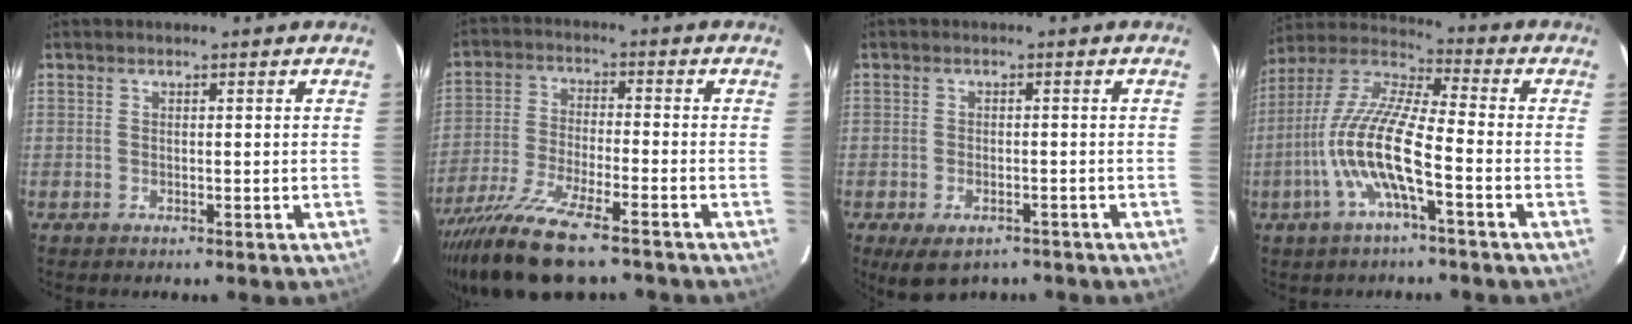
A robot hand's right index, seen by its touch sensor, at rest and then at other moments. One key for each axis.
{"total": 16.8, "fx": -12.7, "fy": 3.7, "fz": 10.3, "tx": -0.218, "ty": -0.050, "tz": -0.232}
{"total": 6.0, "fx": -3.9, "fy": 3.1, "fz": 3.4, "tx": -0.065, "ty": -0.018, "tz": -0.052}
{"total": 12.9, "fx": -4.3, "fy": 1.9, "fz": 12.0, "tx": -0.248, "ty": 0.001, "tz": -0.090}